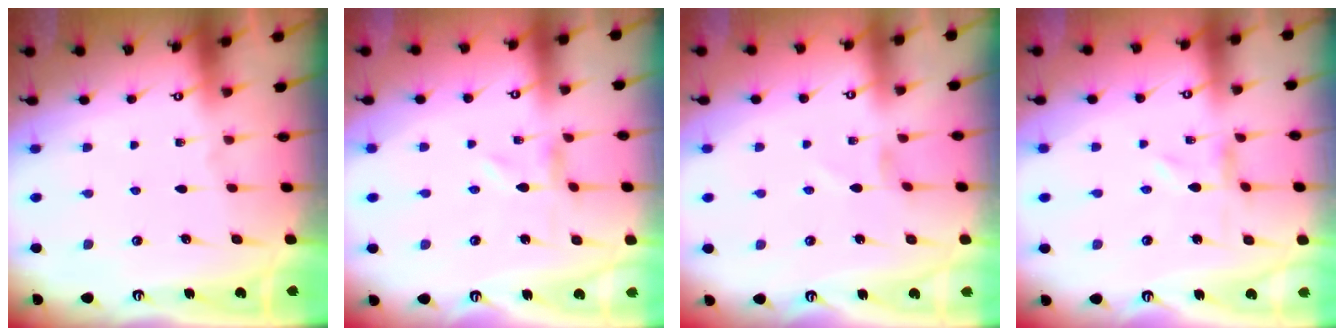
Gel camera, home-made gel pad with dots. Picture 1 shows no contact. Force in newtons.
{"total": 0.0}
{"total": 0.0}
{"total": 0.0}